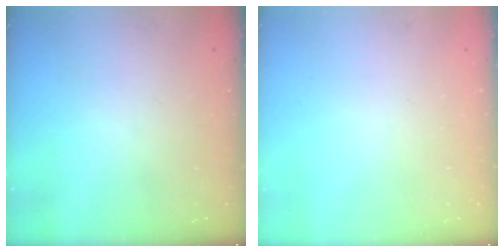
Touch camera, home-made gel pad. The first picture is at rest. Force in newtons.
{"total": 0.0}